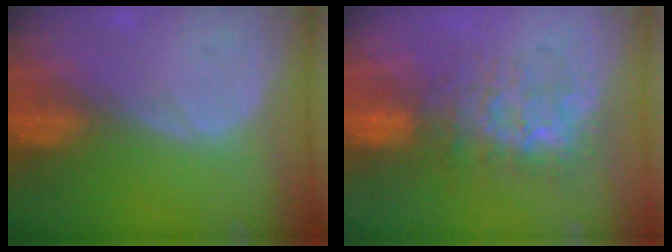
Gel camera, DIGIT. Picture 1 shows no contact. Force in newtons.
{"total": 8.0, "press": 7.6, "slide": 2.5}